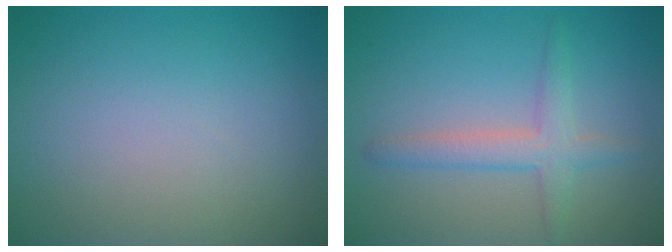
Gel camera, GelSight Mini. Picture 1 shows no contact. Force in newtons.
{"total": 2.9, "press": 2.9, "slide": 0.2}